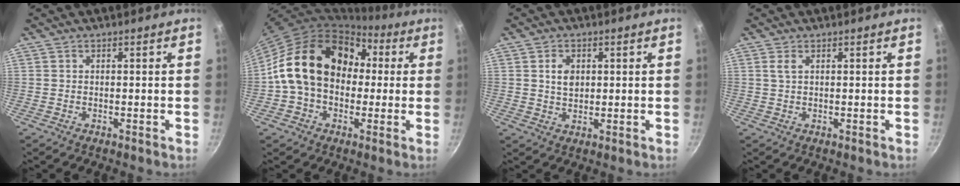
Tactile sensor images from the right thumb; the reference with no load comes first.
{"total": 19.2, "force": [1.7, 14.5, 12.5], "torque": [-0.182, 0.047, 0.020]}
{"total": 3.9, "force": [1.0, 2.7, 2.6], "torque": [-0.035, -0.002, 0.018]}
{"total": 1.3, "force": [0.6, 0.5, 1.1], "torque": [-0.023, 0.000, 0.014]}